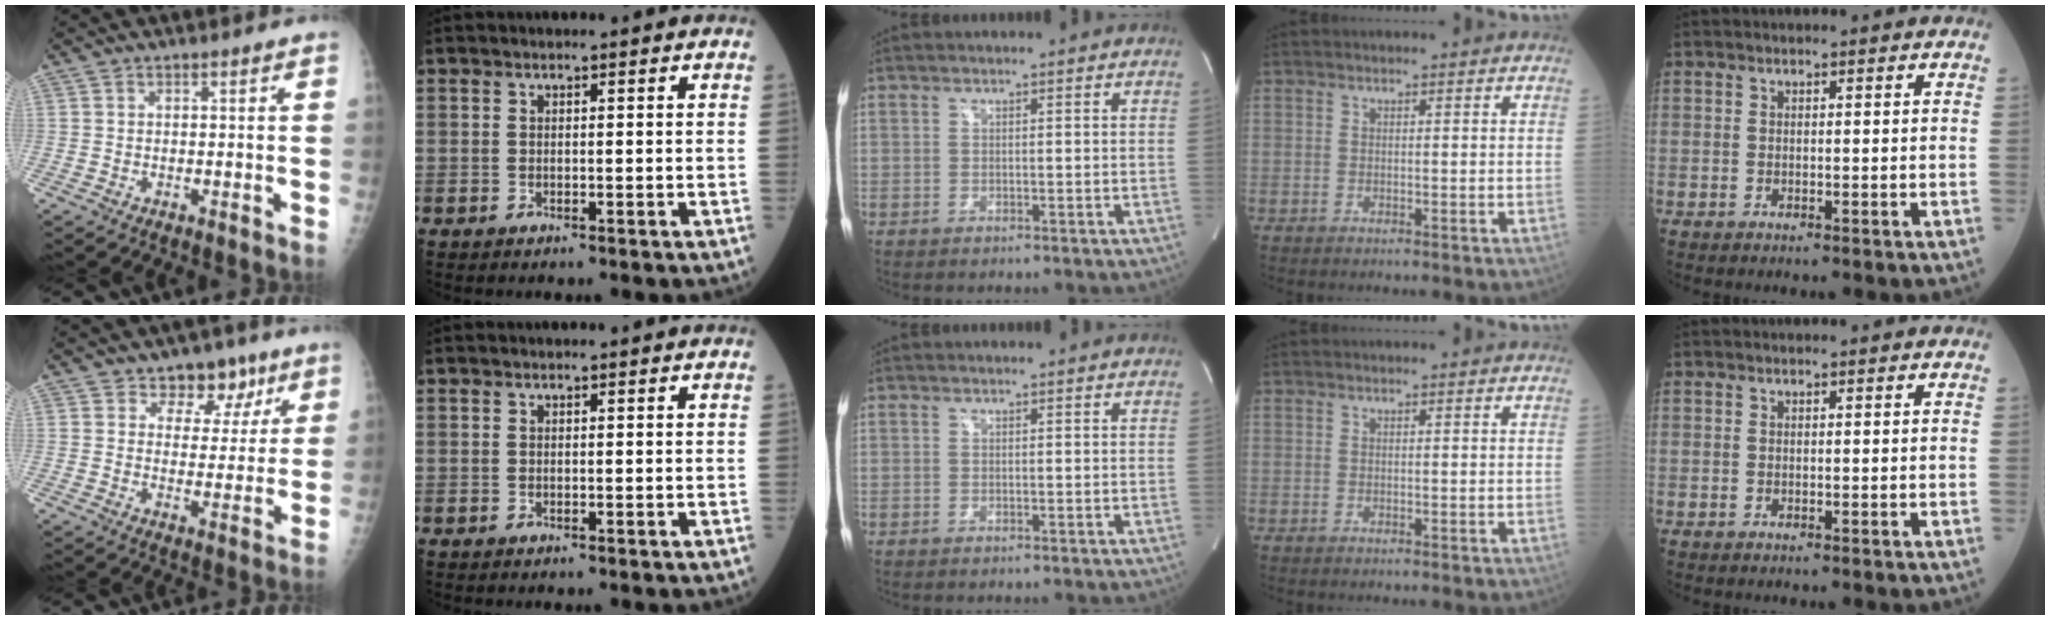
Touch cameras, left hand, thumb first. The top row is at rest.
{"thumb": {"total": 8.2, "force": [5.0, 5.7, 3.0], "torque": [0.002, -0.018, 0.072]}}